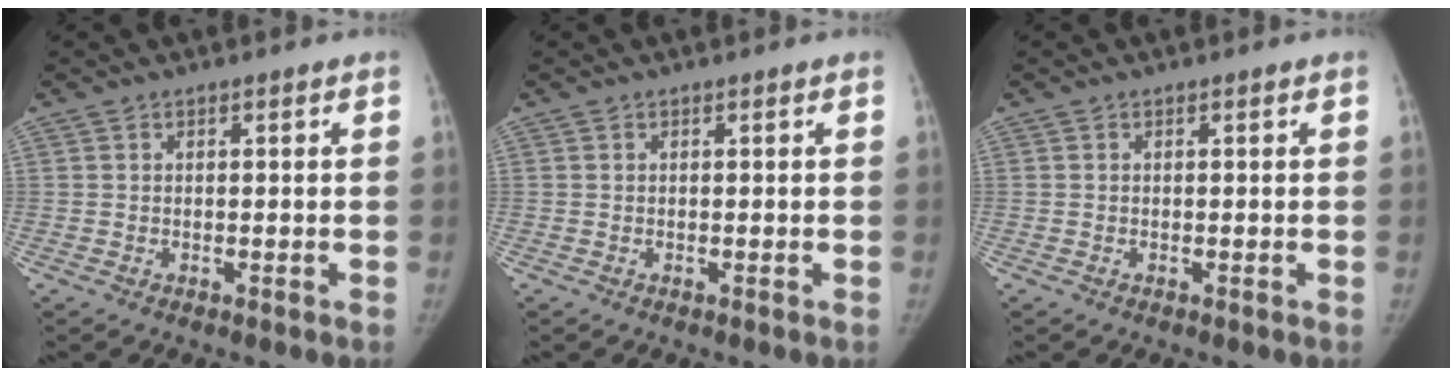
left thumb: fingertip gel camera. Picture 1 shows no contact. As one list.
[{"total": 0.0}, {"total": 0.0}]